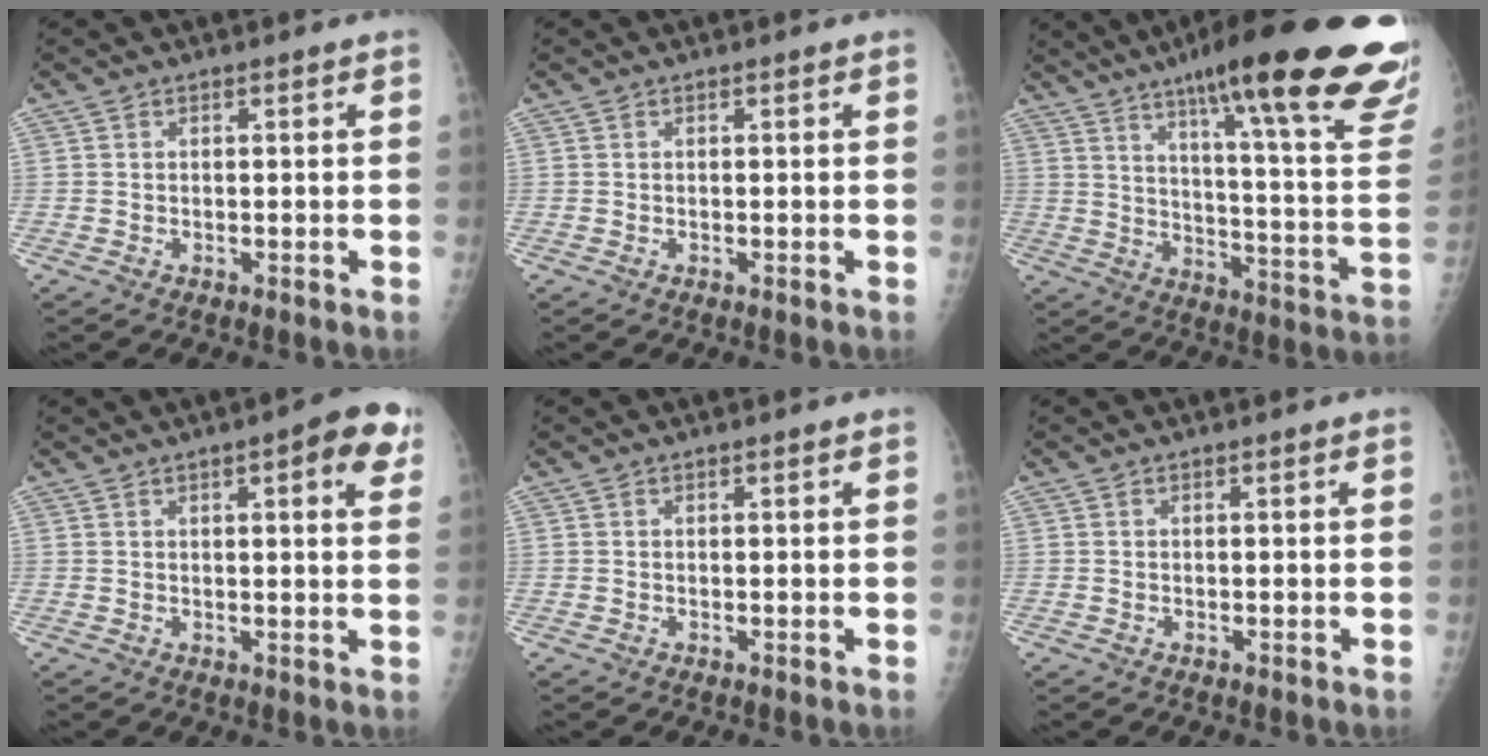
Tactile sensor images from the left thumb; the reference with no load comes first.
{"total": 0.0}
{"total": 32.3, "force": [21.7, 4.6, 23.5], "torque": [-0.261, -0.091, 0.294]}
{"total": 7.8, "force": [3.5, 2.5, 6.6], "torque": [-0.056, -0.005, 0.034]}
{"total": 0.0}
{"total": 0.0}